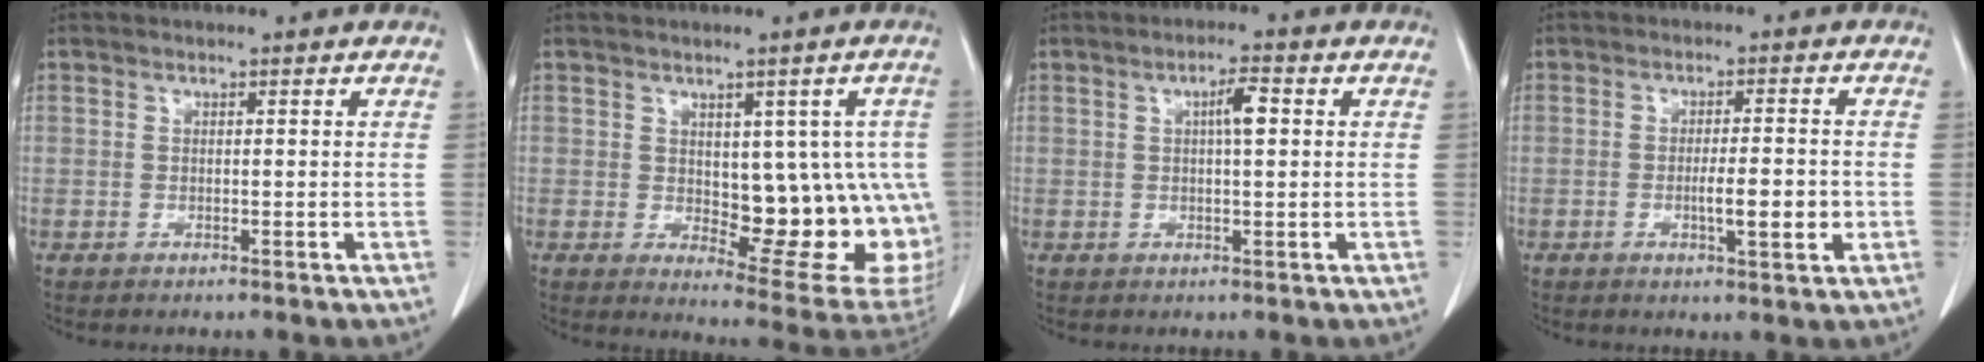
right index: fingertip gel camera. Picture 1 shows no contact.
{"total": 14.9, "force": [-0.8, 6.8, 13.3], "torque": [-0.116, 0.007, 0.014]}
{"total": 3.5, "force": [0.8, 0.5, 3.3], "torque": [-0.057, 0.006, 0.011]}
{"total": 5.2, "force": [-1.1, 0.7, 5.0], "torque": [-0.081, -0.002, -0.012]}